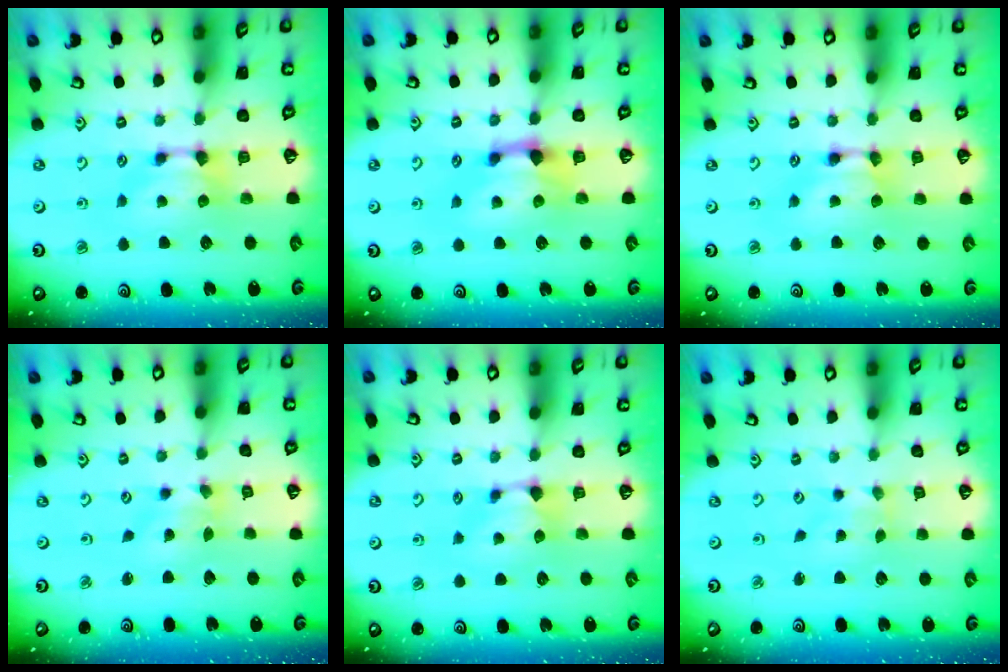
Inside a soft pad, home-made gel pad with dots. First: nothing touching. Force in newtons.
{"total": 1.7, "press": 1.1, "slide": 1.3}
{"total": 1.6, "press": 1.6, "slide": 0.2}
{"total": 1.2, "press": 0.2, "slide": 1.1}
{"total": 0.9, "press": 0.6, "slide": 0.6}
{"total": 3.0, "press": 2.9, "slide": 0.8}